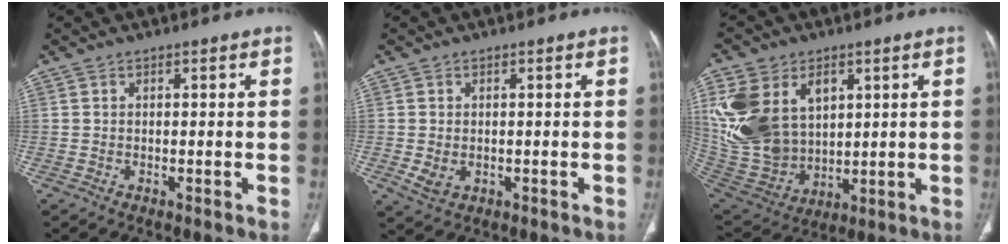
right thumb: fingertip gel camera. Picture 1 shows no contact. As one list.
[{"total": 3.2, "force": [-0.5, 2.3, 2.1], "torque": [-0.042, -0.002, 0.001]}, {"total": 22.1, "force": [6.4, 15.6, 14.2], "torque": [-0.294, -0.013, 0.149]}]